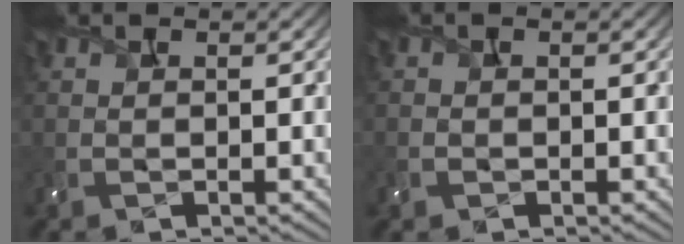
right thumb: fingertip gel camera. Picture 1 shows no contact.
{"total": 0.8, "force": [-0.5, 0.7, 0.1], "torque": [-0.001, -0.006, -0.010]}